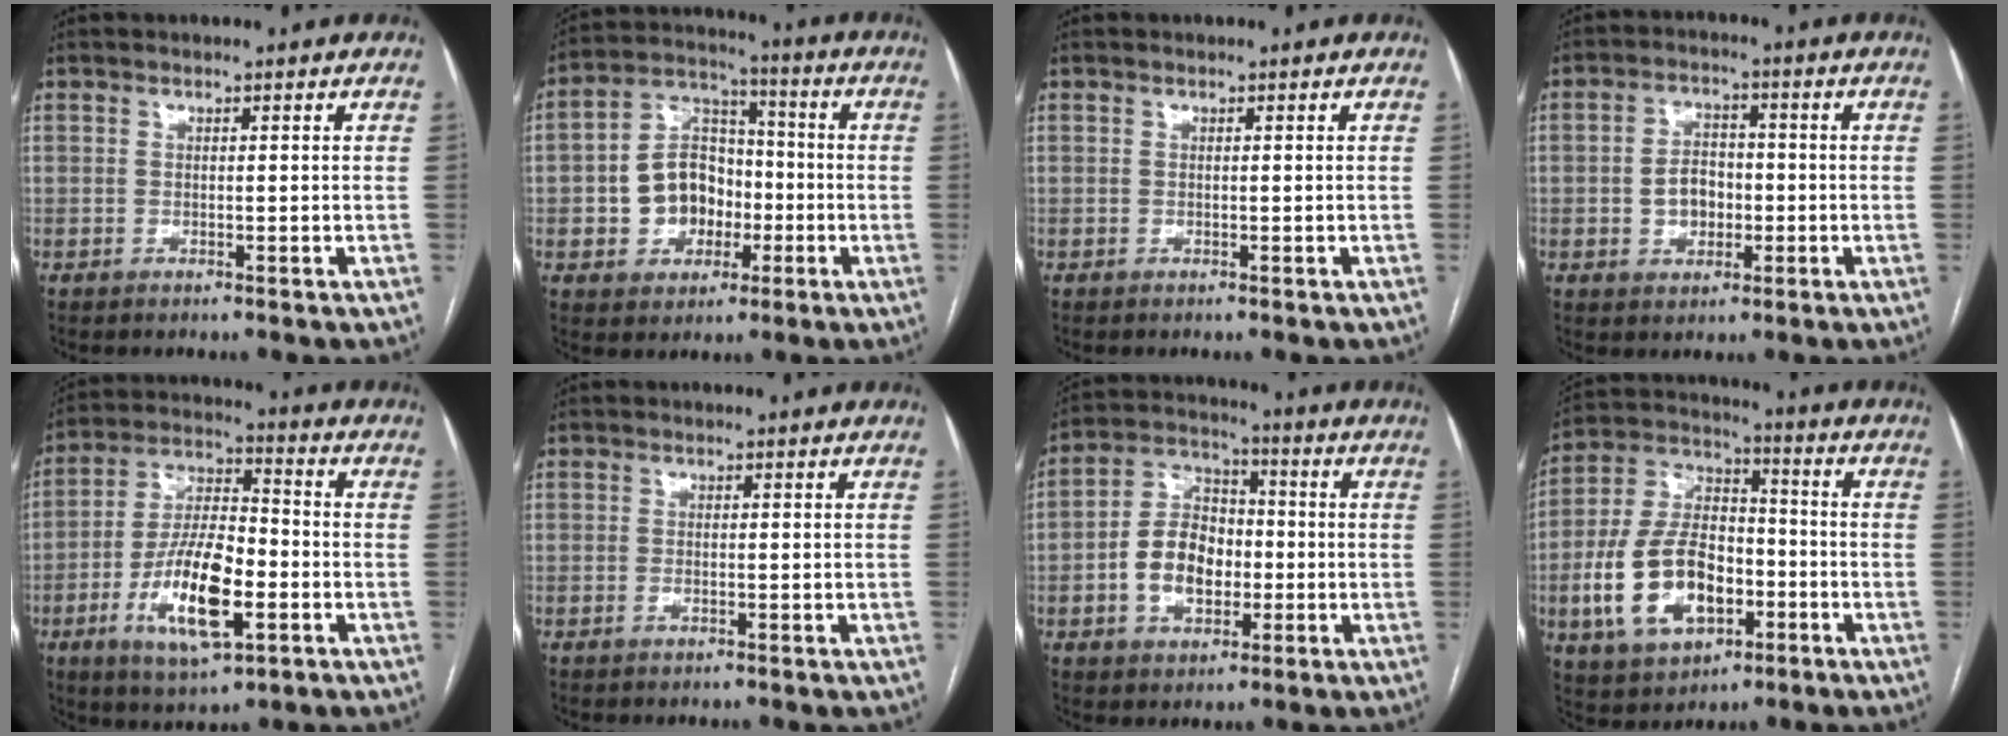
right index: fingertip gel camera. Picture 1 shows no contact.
{"total": 10.3, "force": [-2.1, 8.1, 6.1], "torque": [-0.119, 0.030, -0.030]}
{"total": 0.0}
{"total": 5.5, "force": [-0.9, 4.0, 3.6], "torque": [-0.066, 0.014, -0.012]}
{"total": 14.8, "force": [-5.0, 4.6, 13.1], "torque": [-0.258, -0.003, -0.086]}
{"total": 0.8, "force": [-0.4, 0.3, 0.6], "torque": [-0.016, -0.001, -0.006]}
{"total": 10.1, "force": [-2.1, 6.7, 7.3], "torque": [-0.150, 0.026, -0.035]}
{"total": 15.8, "force": [-4.9, 9.1, 11.9], "torque": [-0.259, 0.015, -0.081]}